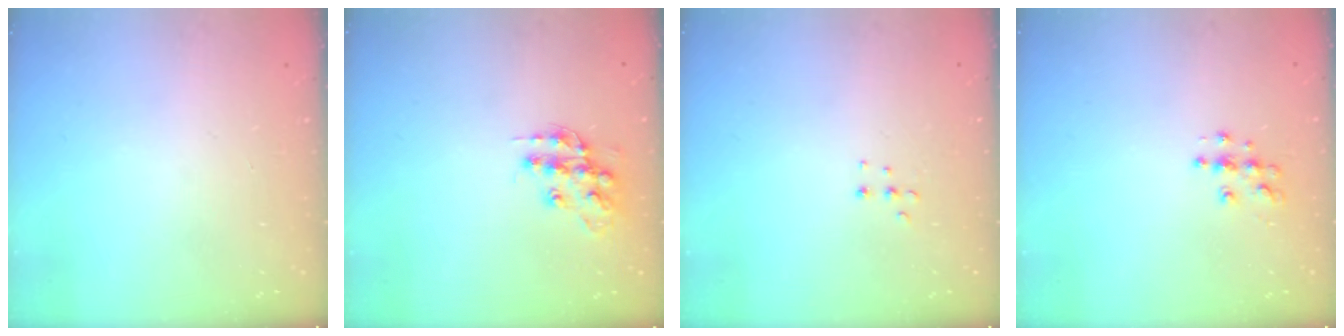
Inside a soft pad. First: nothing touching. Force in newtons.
{"total": 12.5, "press": 12.5, "slide": 0.9}
{"total": 3.6, "press": 3.5, "slide": 0.9}
{"total": 5.8, "press": 5.8, "slide": 0.2}